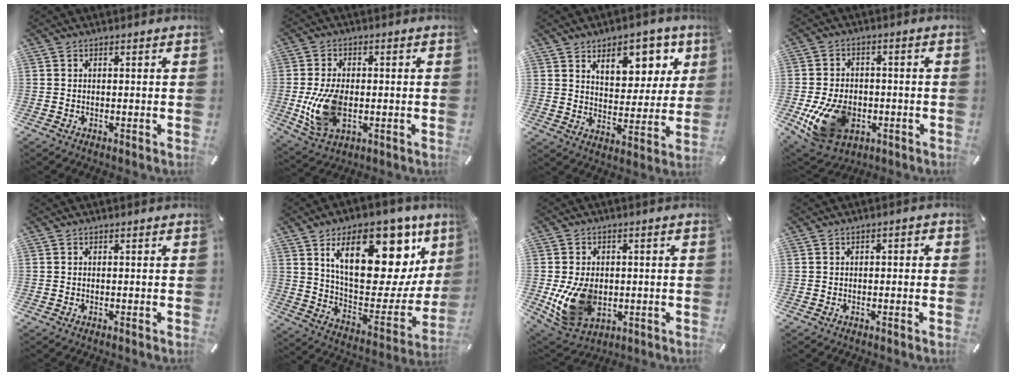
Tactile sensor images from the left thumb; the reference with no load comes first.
{"total": 11.6, "force": [-1.6, 7.2, 8.9], "torque": [-0.196, -0.008, -0.027]}
{"total": 11.1, "force": [6.7, 6.7, 5.7], "torque": [-0.061, -0.042, 0.112]}
{"total": 14.6, "force": [-3.9, 10.8, 9.0], "torque": [-0.182, 0.013, -0.062]}
{"total": 0.0}
{"total": 25.3, "force": [13.3, 12.4, 17.6], "torque": [-0.264, -0.075, 0.224]}
{"total": 12.9, "force": [-1.9, 9.6, 8.4], "torque": [-0.165, 0.000, -0.030]}
{"total": 1.1, "force": [-0.4, 0.7, 0.8], "torque": [-0.013, 0.004, -0.009]}